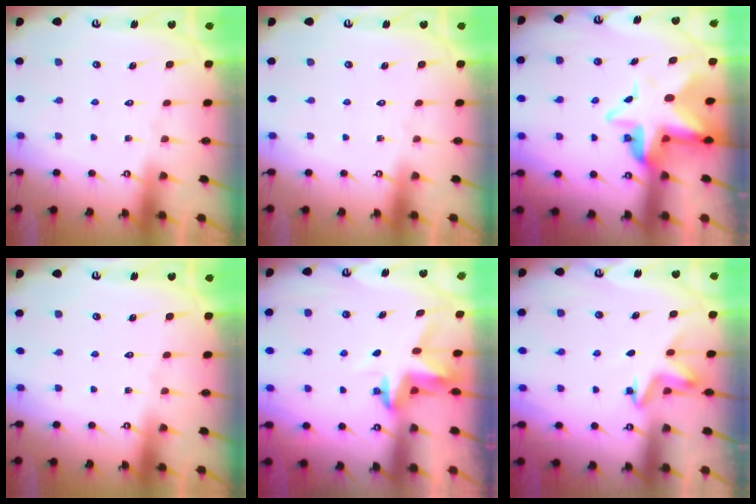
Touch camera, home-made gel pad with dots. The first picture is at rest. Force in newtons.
{"total": 0.0}
{"total": 9.6, "press": 9.4, "slide": 2.0}
{"total": 0.0}
{"total": 3.9, "press": 3.8, "slide": 0.3}
{"total": 4.6, "press": 4.5, "slide": 0.4}